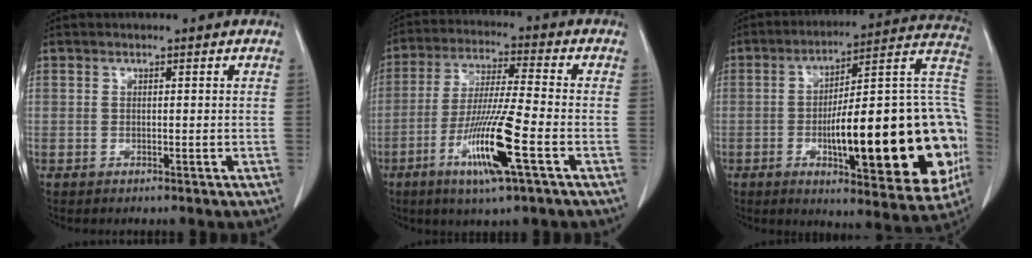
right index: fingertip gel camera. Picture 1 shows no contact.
{"total": 12.5, "force": [-5.0, -0.2, 11.5], "torque": [-0.223, -0.020, -0.093]}
{"total": 28.9, "force": [-5.6, 6.1, 27.7], "torque": [-0.307, 0.019, -0.070]}